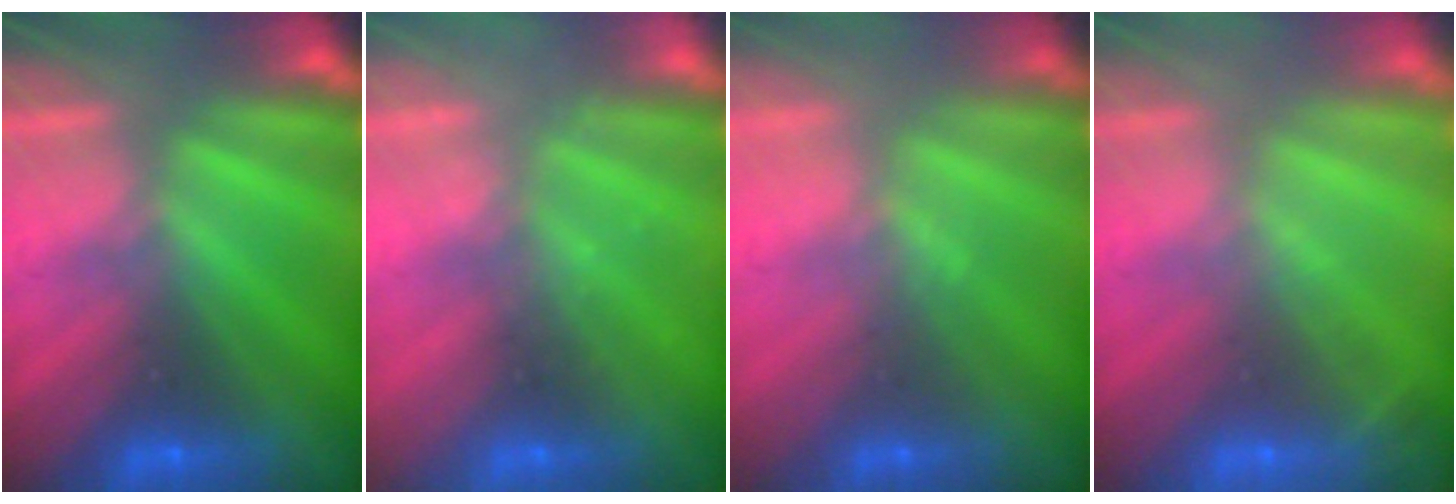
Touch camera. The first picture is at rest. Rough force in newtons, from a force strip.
{"total": 2.2}
{"total": 2.2}
{"total": 2.0}